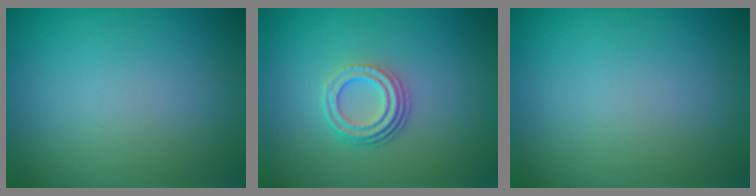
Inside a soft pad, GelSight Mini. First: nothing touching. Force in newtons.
{"total": 3.4, "press": 2.5, "slide": 2.4}
{"total": 0.0}